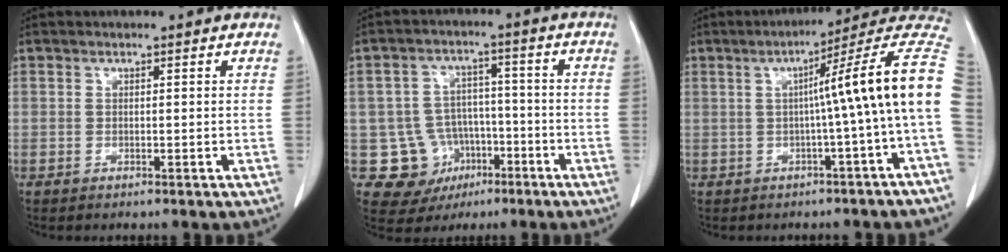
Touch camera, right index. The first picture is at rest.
{"total": 9.9, "force": [-3.4, 9.1, 1.9], "torque": [-0.033, 0.026, -0.039]}
{"total": 13.6, "force": [0.2, -1.8, 13.5], "torque": [-0.163, 0.033, -0.008]}